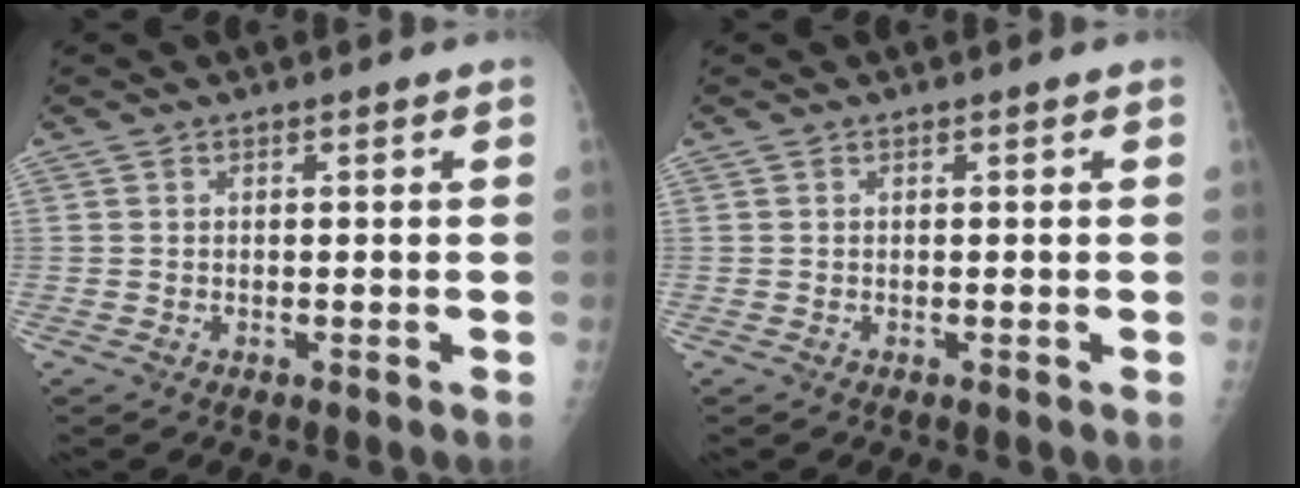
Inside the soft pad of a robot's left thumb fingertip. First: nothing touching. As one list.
[{"total": 0.0}]